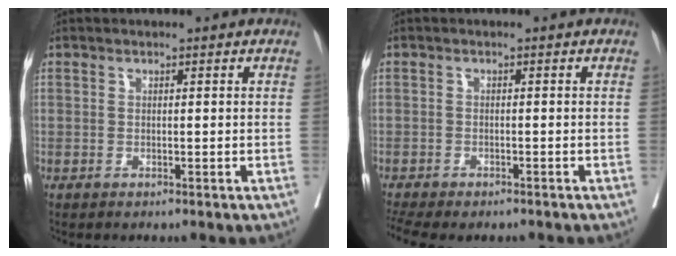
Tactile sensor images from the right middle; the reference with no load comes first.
{"total": 7.4, "force": [-6.3, 2.2, 3.2], "torque": [-0.052, 0.005, -0.094]}